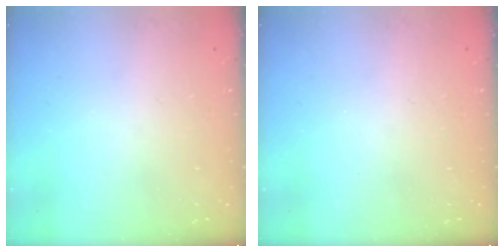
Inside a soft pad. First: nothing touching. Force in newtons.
{"total": 0.0}